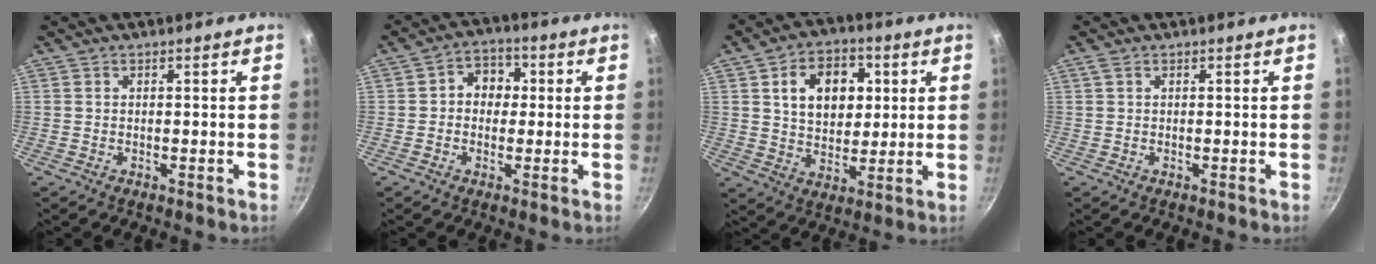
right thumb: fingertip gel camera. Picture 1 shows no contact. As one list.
[{"total": 6.4, "force": [0.4, 5.4, 3.5], "torque": [-0.008, 0.011, -0.005]}, {"total": 13.3, "force": [3.3, 9.5, 8.7], "torque": [-0.093, -0.004, 0.052]}, {"total": 0.7, "force": [0.4, 0.3, 0.5], "torque": [-0.010, 0.003, 0.009]}]